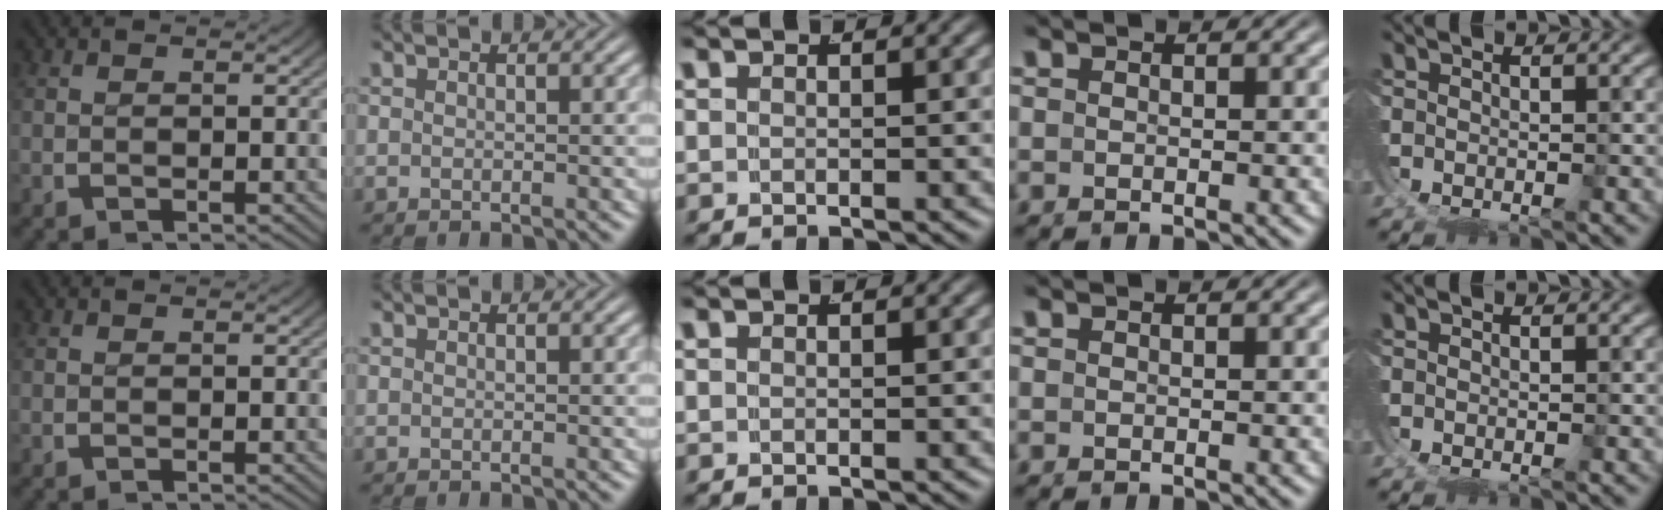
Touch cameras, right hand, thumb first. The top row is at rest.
{}